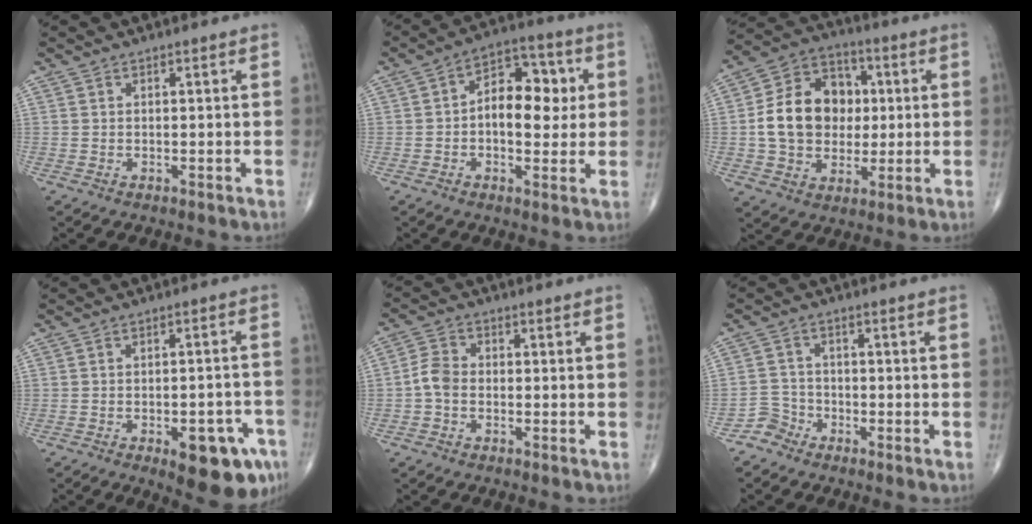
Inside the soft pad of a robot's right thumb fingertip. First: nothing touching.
{"total": 11.9, "force": [0.8, 7.3, 9.4], "torque": [-0.100, 0.024, 0.007]}
{"total": 15.9, "force": [0.5, 12.6, 9.7], "torque": [-0.137, 0.024, 0.009]}
{"total": 12.1, "force": [-5.8, 4.7, 9.5], "torque": [-0.096, 0.023, -0.067]}
{"total": 4.2, "force": [-1.1, 2.9, 2.8], "torque": [-0.054, 0.013, -0.030]}
{"total": 3.3, "force": [-2.6, 2.0, -0.5], "torque": [0.022, 0.012, -0.059]}